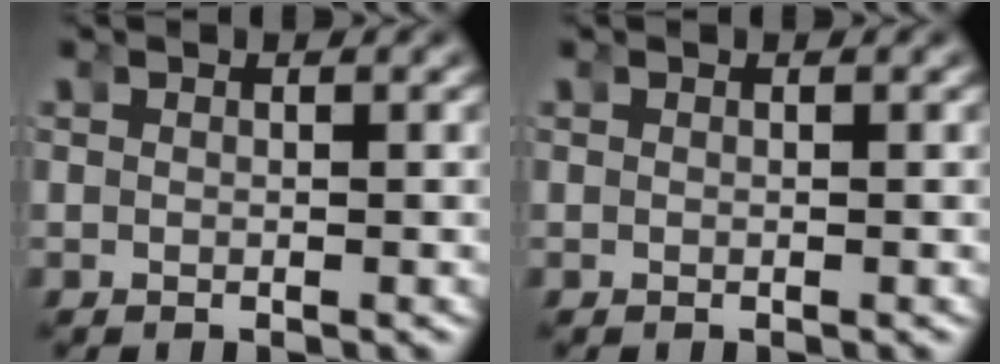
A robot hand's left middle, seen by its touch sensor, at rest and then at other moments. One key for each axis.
{"total": 0.0}